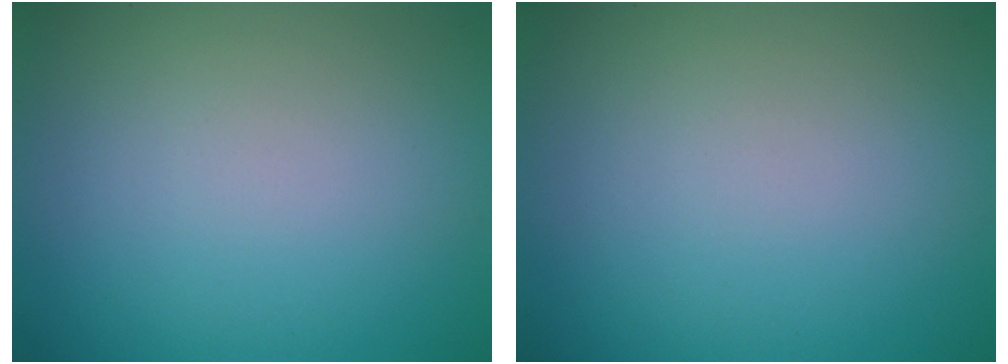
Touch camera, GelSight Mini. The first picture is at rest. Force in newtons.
{"total": 0.0}